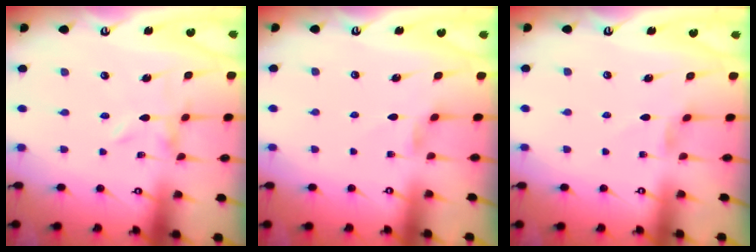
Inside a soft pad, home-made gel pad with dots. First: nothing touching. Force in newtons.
{"total": 2.9, "press": 2.8, "slide": 0.5}
{"total": 2.1, "press": 2.1, "slide": 0.4}